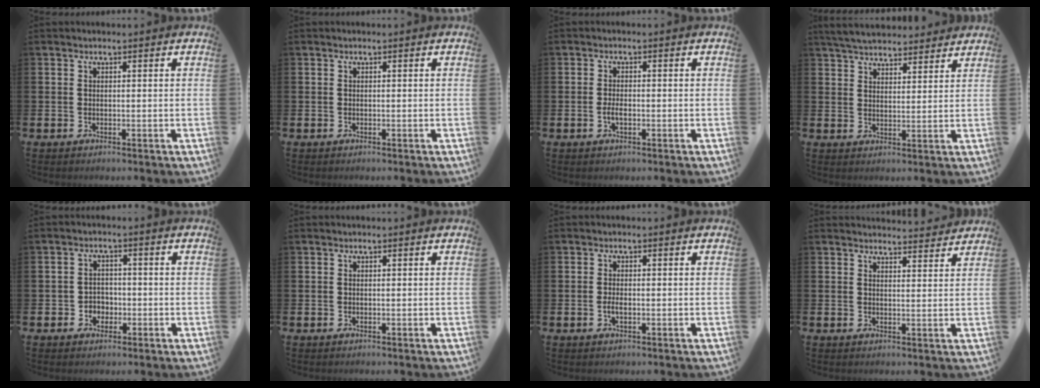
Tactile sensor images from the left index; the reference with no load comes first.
{"total": 0.0}
{"total": 1.7, "force": [-0.5, 0.8, 1.4], "torque": [-0.022, -0.002, -0.010]}
{"total": 5.4, "force": [5.2, 1.1, 0.8], "torque": [-0.031, -0.024, 0.095]}
{"total": 2.5, "force": [-1.1, 2.2, 0.6], "torque": [-0.013, 0.004, -0.028]}
{"total": 0.0}
{"total": 1.4, "force": [-0.4, 0.6, 1.2], "torque": [-0.017, -0.002, -0.009]}
{"total": 3.3, "force": [3.3, 0.2, 0.0], "torque": [0.002, -0.024, 0.057]}